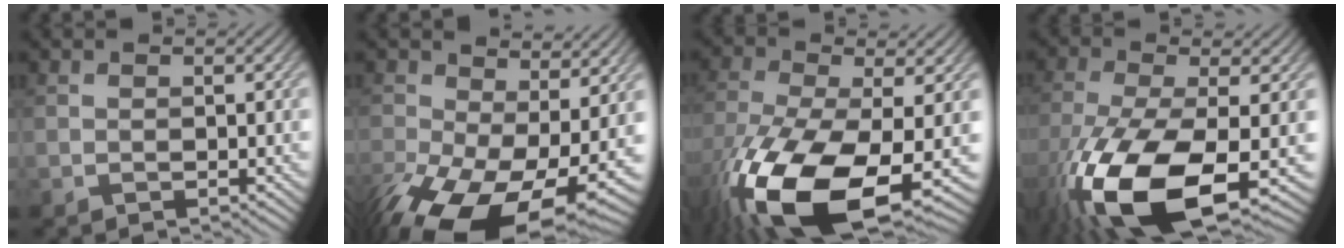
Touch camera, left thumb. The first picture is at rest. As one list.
[{"total": 17.6, "force": [-6.1, 9.9, 13.2], "torque": [-0.287, -0.067, -0.062]}, {"total": 17.9, "force": [-7.4, 7.4, 14.6], "torque": [-0.336, -0.051, -0.124]}, {"total": 16.3, "force": [-6.2, 6.3, 13.7], "torque": [-0.317, -0.045, -0.105]}]